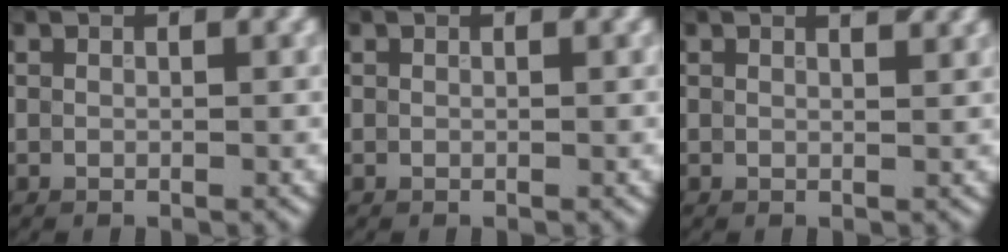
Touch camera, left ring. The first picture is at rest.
{"total": 0.0}
{"total": 0.7, "force": [0.7, -0.1, 0.2], "torque": [-0.006, 0.000, 0.015]}